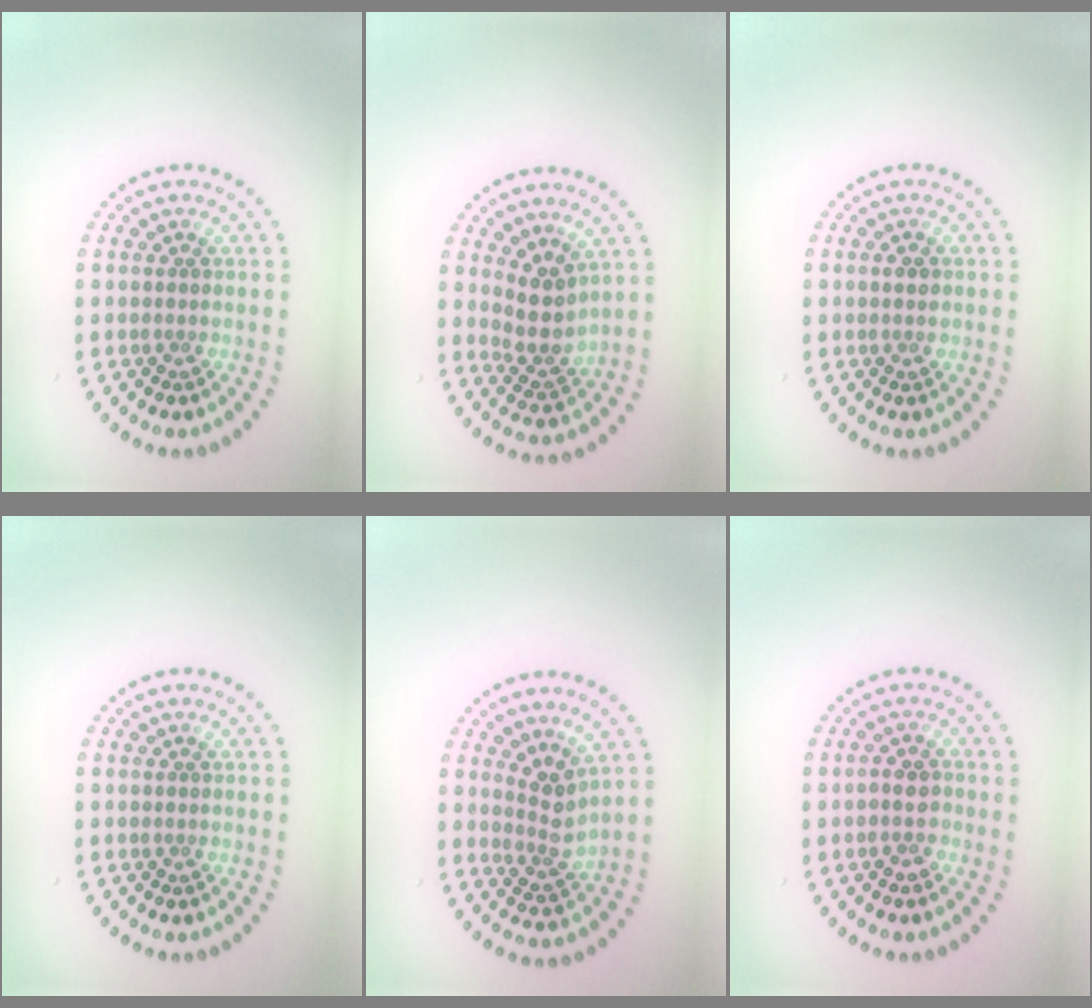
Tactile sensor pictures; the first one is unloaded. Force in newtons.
{"total": 3.3, "press": 2.6, "slide": 2.0}
{"total": 1.4, "press": 1.4, "slide": 0.2}
{"total": 0.0}
{"total": 2.8, "press": 2.1, "slide": 1.8}
{"total": 1.8, "press": 1.6, "slide": 0.7}